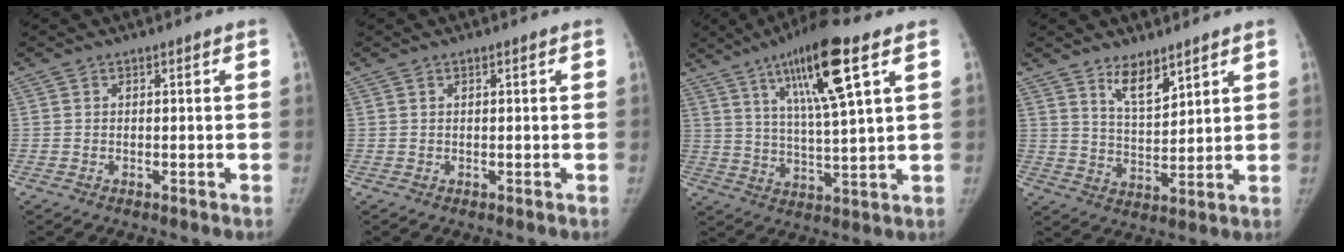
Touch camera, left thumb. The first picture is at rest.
{"total": 0.0}
{"total": 15.6, "force": [7.6, 2.2, 13.4], "torque": [-0.238, -0.024, 0.133]}
{"total": 7.1, "force": [5.0, 2.8, 4.2], "torque": [-0.054, -0.044, 0.092]}